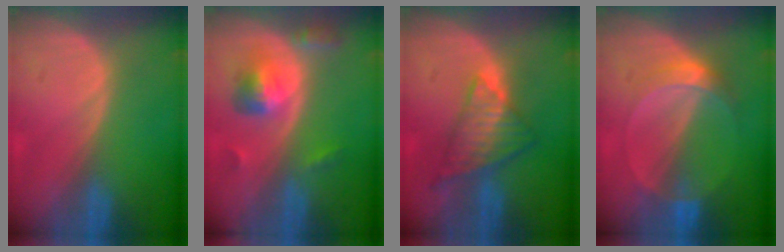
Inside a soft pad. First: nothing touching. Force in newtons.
{"total": 5.7, "press": 5.2, "slide": 2.4}
{"total": 7.4, "press": 6.4, "slide": 3.6}
{"total": 5.0, "press": 4.6, "slide": 2.0}